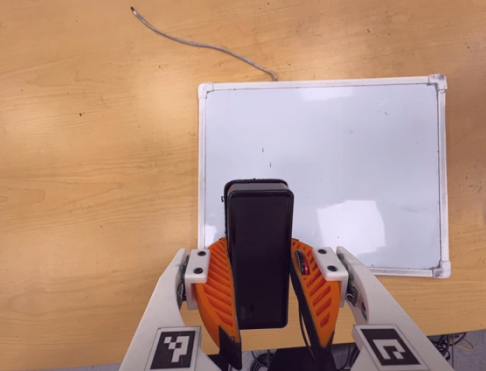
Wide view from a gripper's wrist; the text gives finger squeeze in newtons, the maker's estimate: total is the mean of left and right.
{"total": 5.5, "left": 4.8, "right": 6.1}